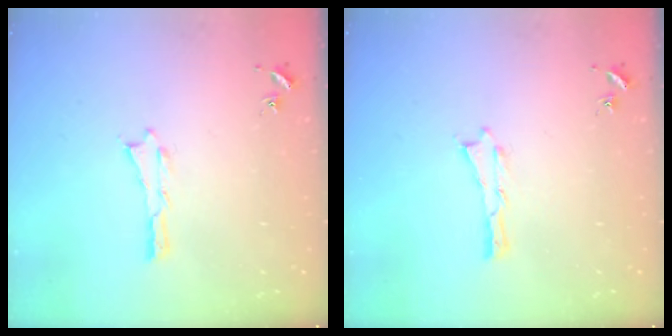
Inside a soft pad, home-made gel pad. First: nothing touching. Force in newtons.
{"total": 0.0}